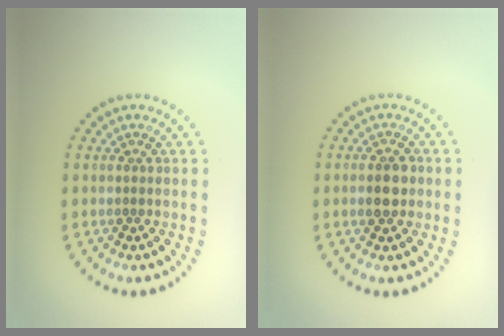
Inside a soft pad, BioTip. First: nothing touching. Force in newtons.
{"total": 2.2, "press": 2.2, "slide": 0.0}